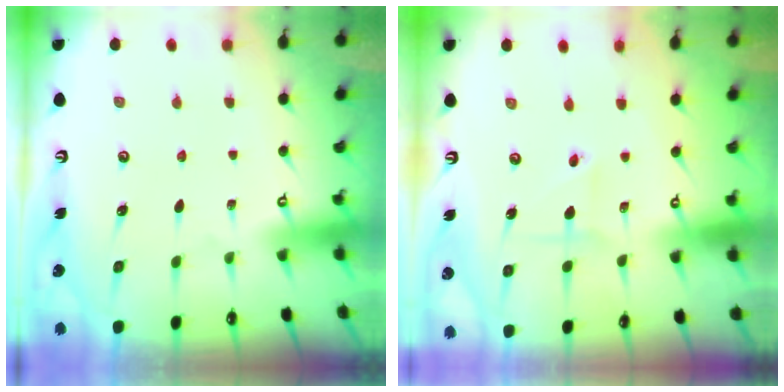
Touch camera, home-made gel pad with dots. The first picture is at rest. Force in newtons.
{"total": 2.1, "press": 1.9, "slide": 0.7}